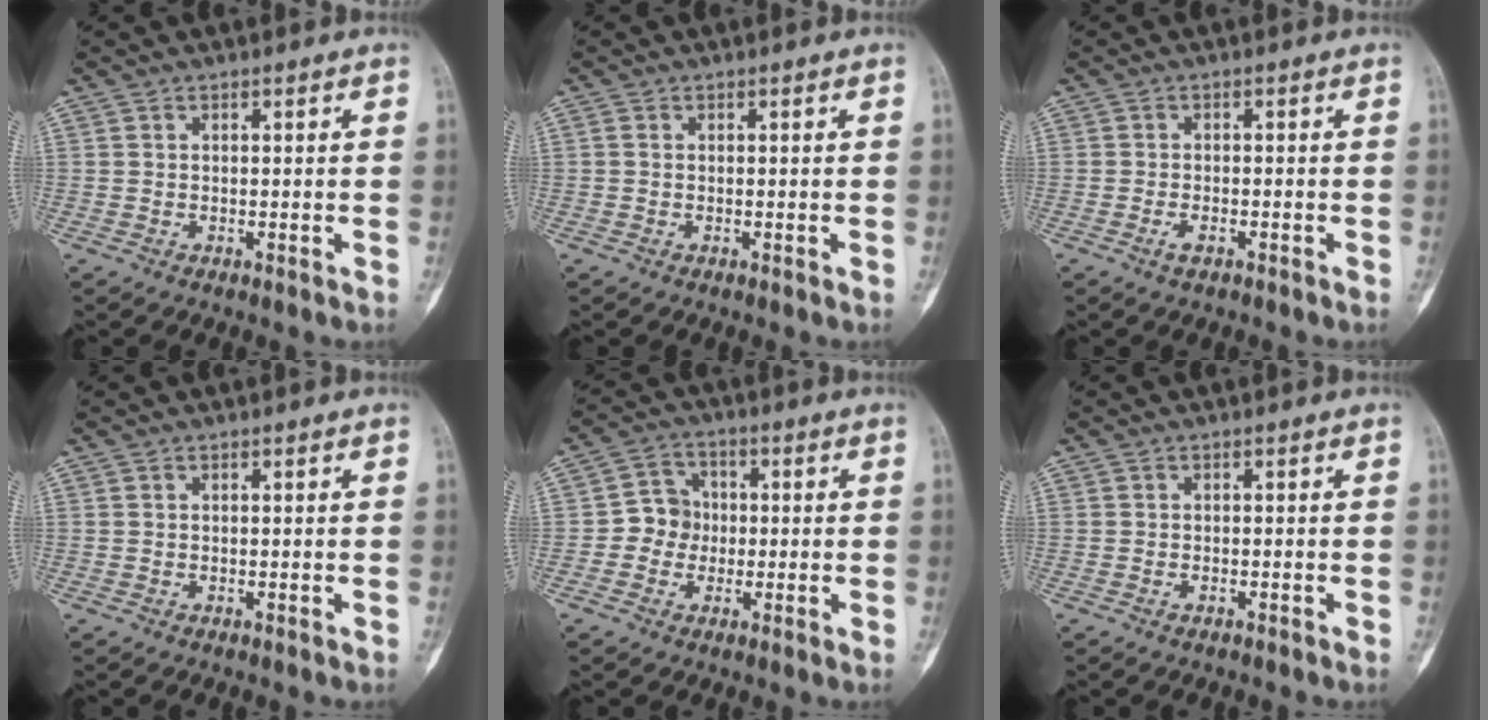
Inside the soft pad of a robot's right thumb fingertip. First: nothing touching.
{"total": 0.0}
{"total": 1.9, "force": [-1.1, 0.7, 1.3], "torque": [-0.032, 0.003, -0.022]}
{"total": 0.0}
{"total": 5.9, "force": [-0.6, 5.6, 2.0], "torque": [0.002, 0.015, -0.023]}
{"total": 0.5, "force": [-0.4, 0.2, 0.3], "torque": [-0.012, 0.005, -0.006]}